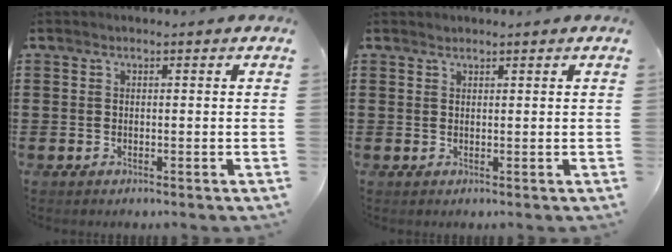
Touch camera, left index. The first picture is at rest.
{"total": 0.7, "force": [0.6, 0.1, 0.0], "torque": [-0.002, -0.001, 0.014]}